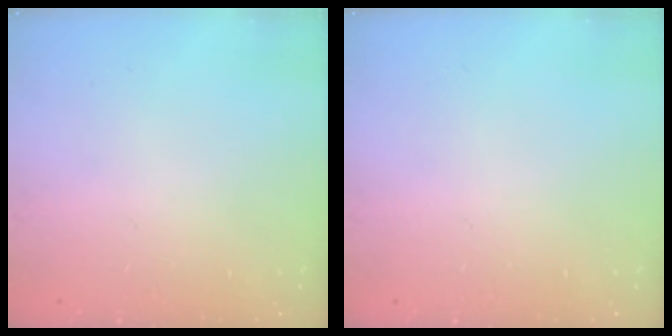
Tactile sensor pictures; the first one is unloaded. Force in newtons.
{"total": 0.0}